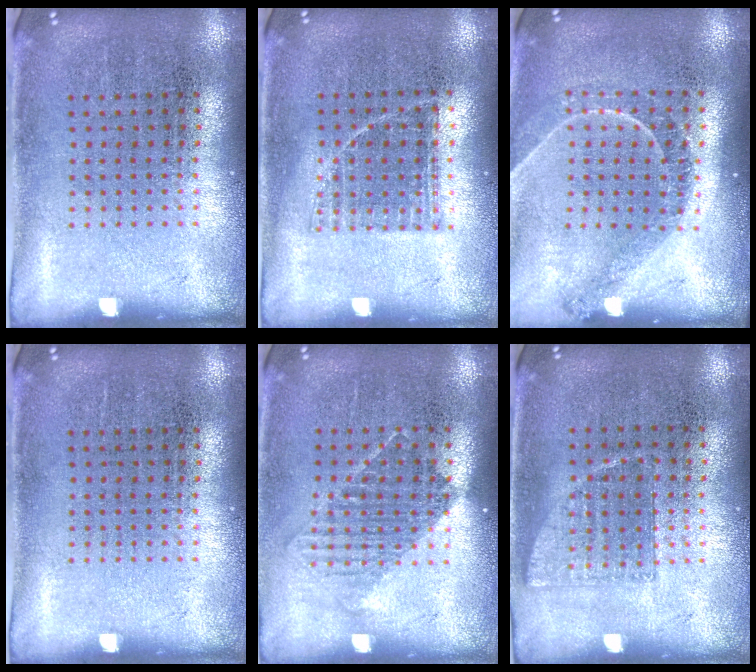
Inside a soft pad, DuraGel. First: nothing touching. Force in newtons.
{"total": 0.8, "press": 0.7, "slide": 0.5}
{"total": 1.3, "press": 1.2, "slide": 0.2}
{"total": 0.0}
{"total": 1.2, "press": 1.0, "slide": 0.7}
{"total": 0.7, "press": 0.7, "slide": 0.2}